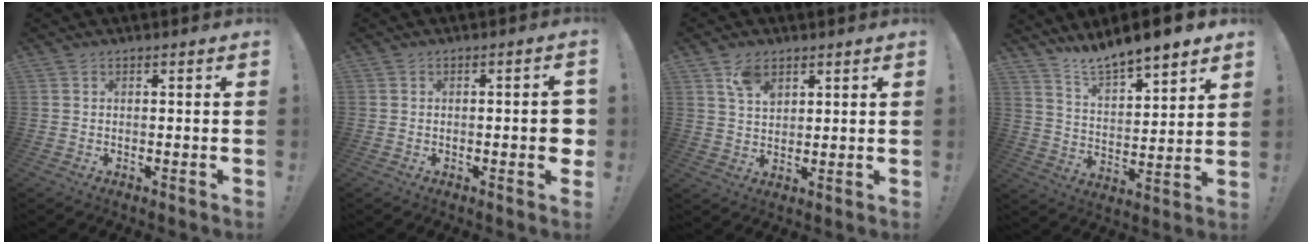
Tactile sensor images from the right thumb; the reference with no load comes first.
{"total": 3.6, "force": [-0.7, 1.0, 3.4], "torque": [-0.045, 0.004, -0.012]}
{"total": 6.6, "force": [4.2, 3.8, 3.4], "torque": [-0.055, -0.016, 0.078]}
{"total": 9.3, "force": [9.1, 0.5, 2.1], "torque": [-0.053, -0.085, 0.161]}